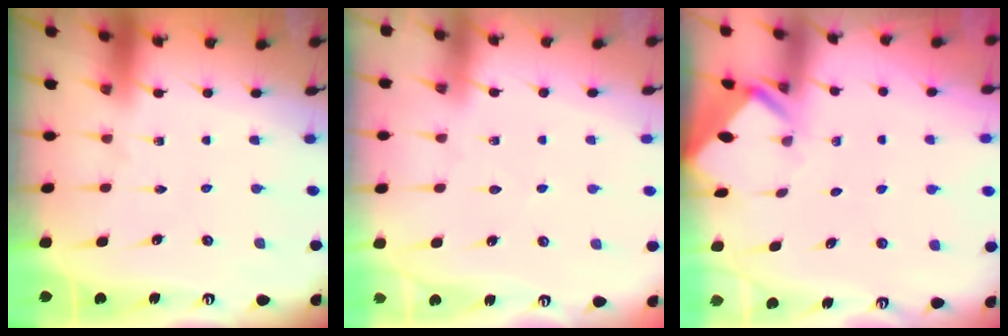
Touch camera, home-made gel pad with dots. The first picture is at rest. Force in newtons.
{"total": 2.3, "press": 2.3, "slide": 0.3}
{"total": 2.9, "press": 2.9, "slide": 0.1}